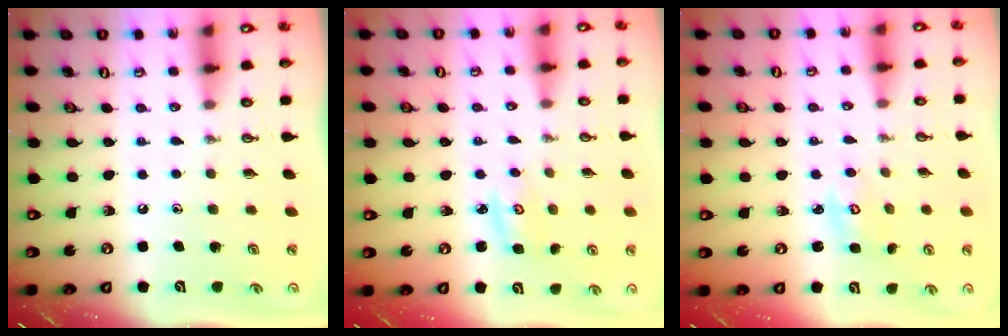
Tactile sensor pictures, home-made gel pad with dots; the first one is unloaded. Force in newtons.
{"total": 2.8, "press": 2.8, "slide": 0.2}
{"total": 4.1, "press": 4.1, "slide": 0.5}